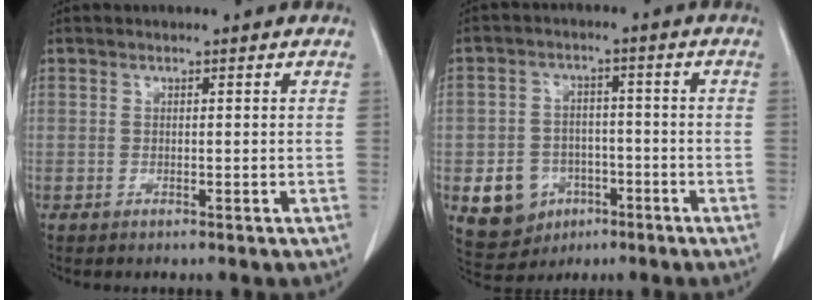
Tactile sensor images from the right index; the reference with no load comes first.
{"total": 8.5, "force": [-3.2, 7.3, 3.0], "torque": [-0.064, 0.011, -0.037]}